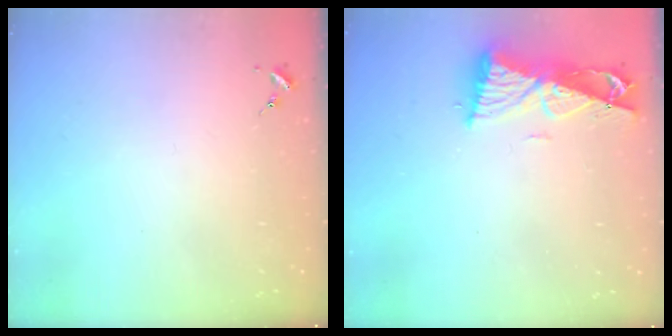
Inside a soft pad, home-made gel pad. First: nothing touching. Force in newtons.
{"total": 9.5, "press": 9.5, "slide": 0.9}